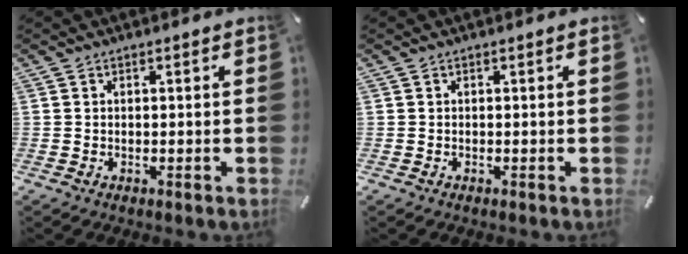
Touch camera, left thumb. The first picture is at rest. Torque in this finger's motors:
{"motor_torque": [-0.01, -0.01, 0.00, -0.10, 0.00]}